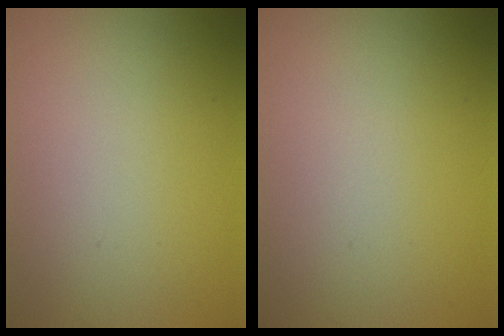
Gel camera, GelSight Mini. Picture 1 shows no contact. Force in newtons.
{"total": 0.0}